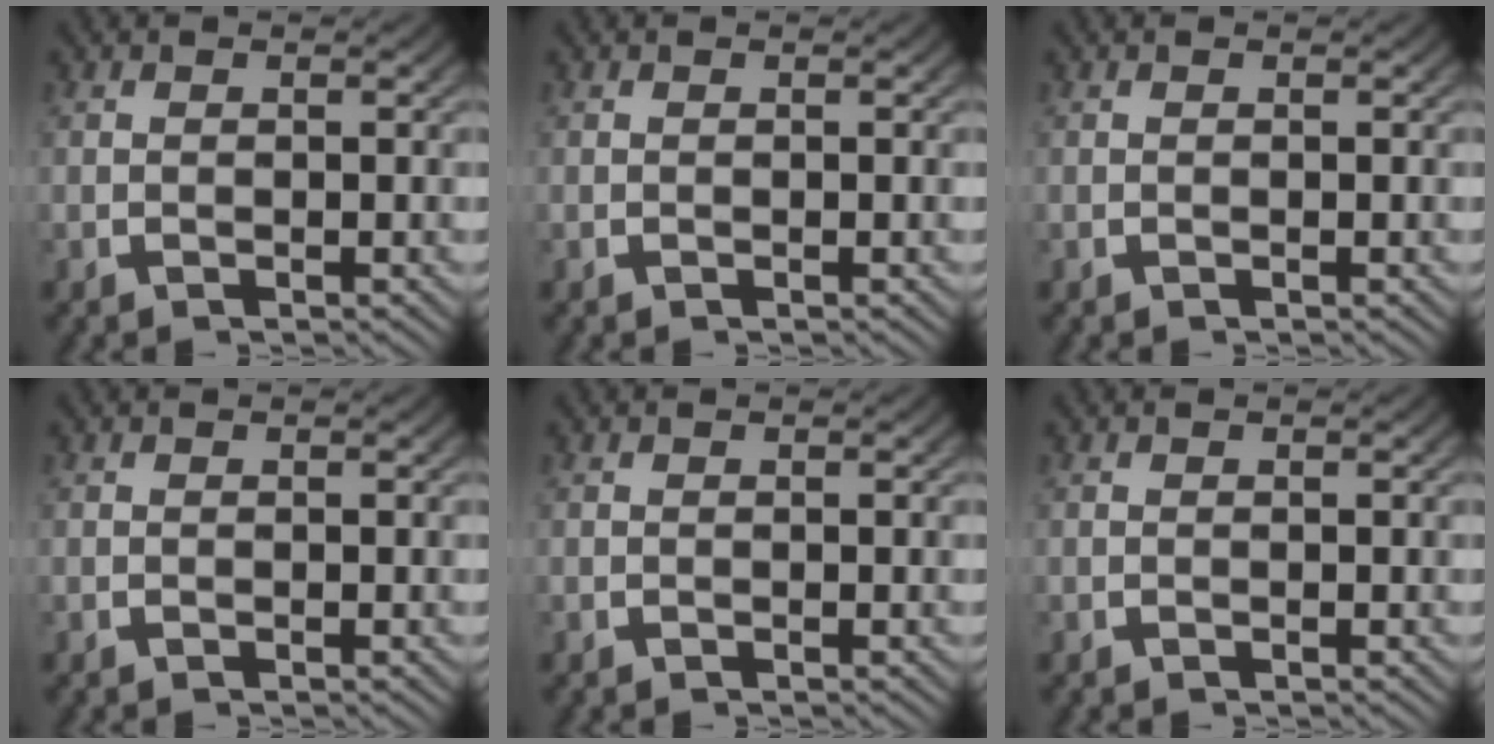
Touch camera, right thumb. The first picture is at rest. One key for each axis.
{"total": 0.0}
{"total": 0.0}
{"total": 0.0}
{"total": 0.0}
{"total": 0.0}